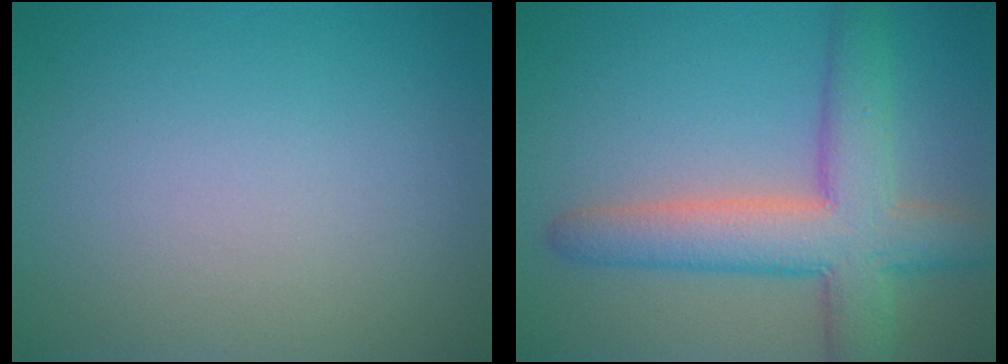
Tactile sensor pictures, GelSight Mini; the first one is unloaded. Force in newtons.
{"total": 7.5, "press": 7.4, "slide": 0.3}